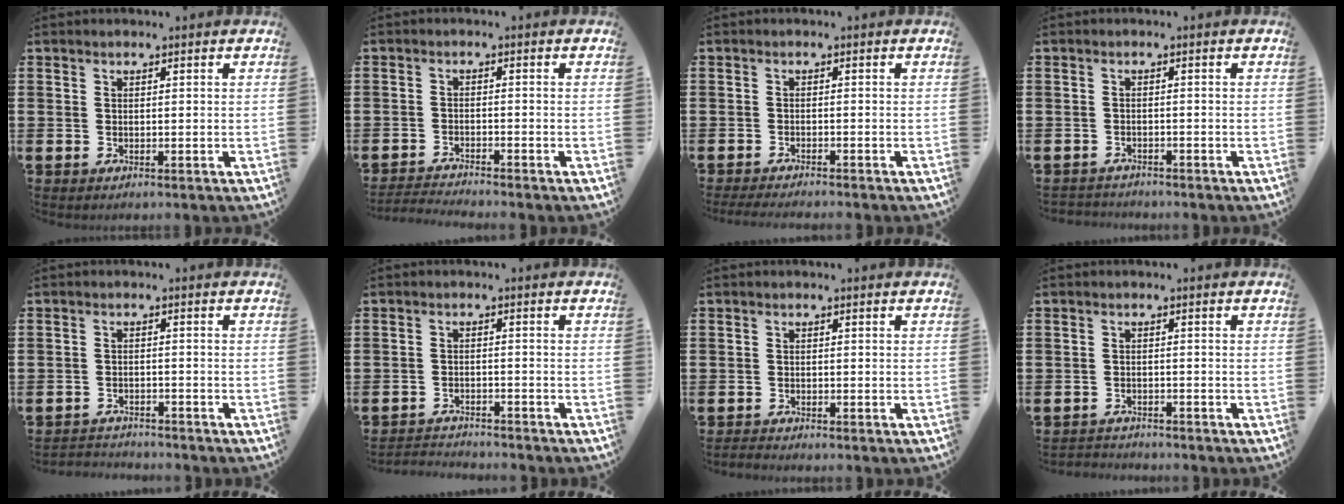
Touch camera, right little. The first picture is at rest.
{"total": 1.8, "force": [-1.7, -0.3, 0.1], "torque": [-0.003, 0.002, -0.036]}
{"total": 1.3, "force": [-1.2, -0.1, 0.4], "torque": [-0.006, 0.000, -0.023]}
{"total": 1.2, "force": [-1.1, 0.1, -0.2], "torque": [0.000, 0.003, -0.025]}
{"total": 2.0, "force": [-2.0, 0.1, -0.2], "torque": [-0.003, 0.001, -0.044]}
{"total": 2.2, "force": [-2.2, 0.0, -0.2], "torque": [-0.002, 0.002, -0.050]}
{"total": 0.7, "force": [-0.7, 0.0, 0.1], "torque": [-0.003, -0.001, -0.015]}
{"total": 1.5, "force": [-1.5, 0.1, -0.2], "torque": [-0.001, 0.002, -0.033]}